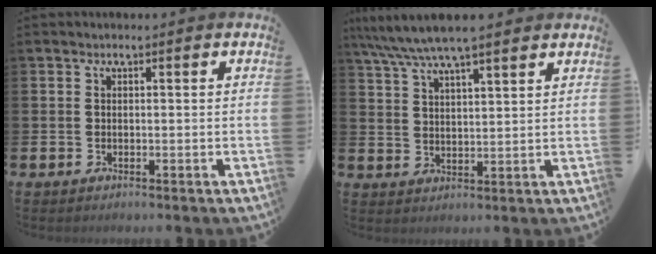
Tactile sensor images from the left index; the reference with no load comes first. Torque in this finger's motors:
{"motor_torque": [1.34, -0.80, 0.89, 0.21]}